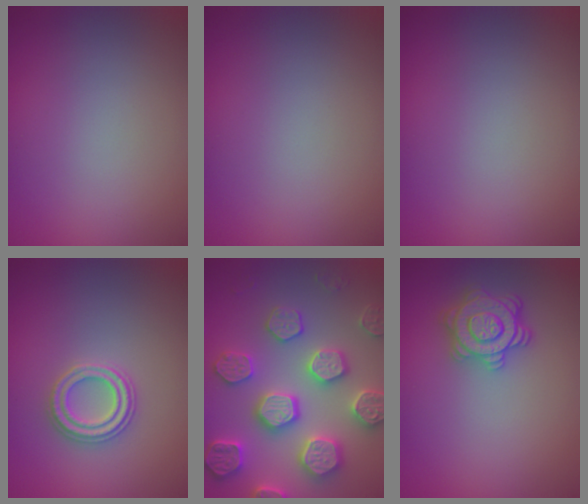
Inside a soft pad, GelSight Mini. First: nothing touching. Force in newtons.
{"total": 0.0}
{"total": 0.0}
{"total": 2.6, "press": 2.6, "slide": 0.4}
{"total": 6.3, "press": 6.2, "slide": 1.5}
{"total": 4.1, "press": 3.7, "slide": 1.6}